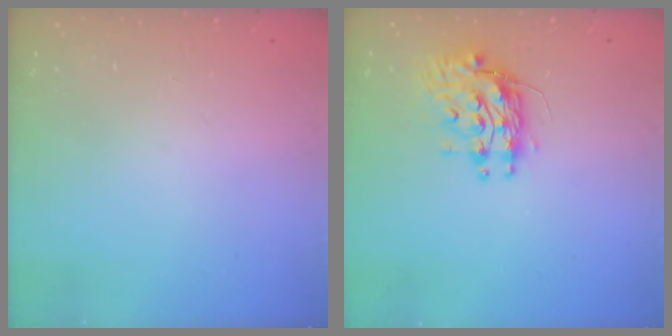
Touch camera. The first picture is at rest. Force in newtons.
{"total": 10.6, "press": 10.5, "slide": 0.8}